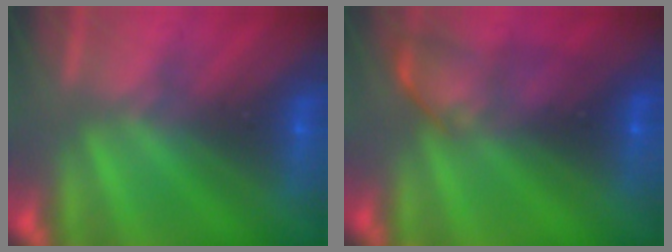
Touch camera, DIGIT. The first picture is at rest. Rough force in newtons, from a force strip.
{"total": 5.9}